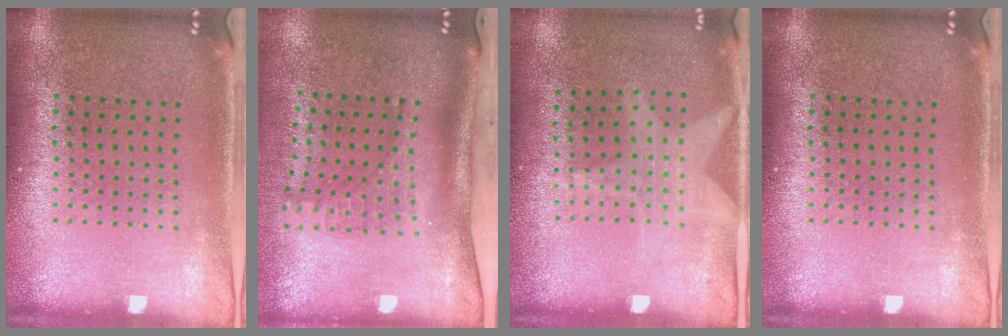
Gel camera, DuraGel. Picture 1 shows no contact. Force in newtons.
{"total": 2.1, "press": 1.5, "slide": 1.5}
{"total": 1.2, "press": 0.9, "slide": 0.8}
{"total": 0.0}